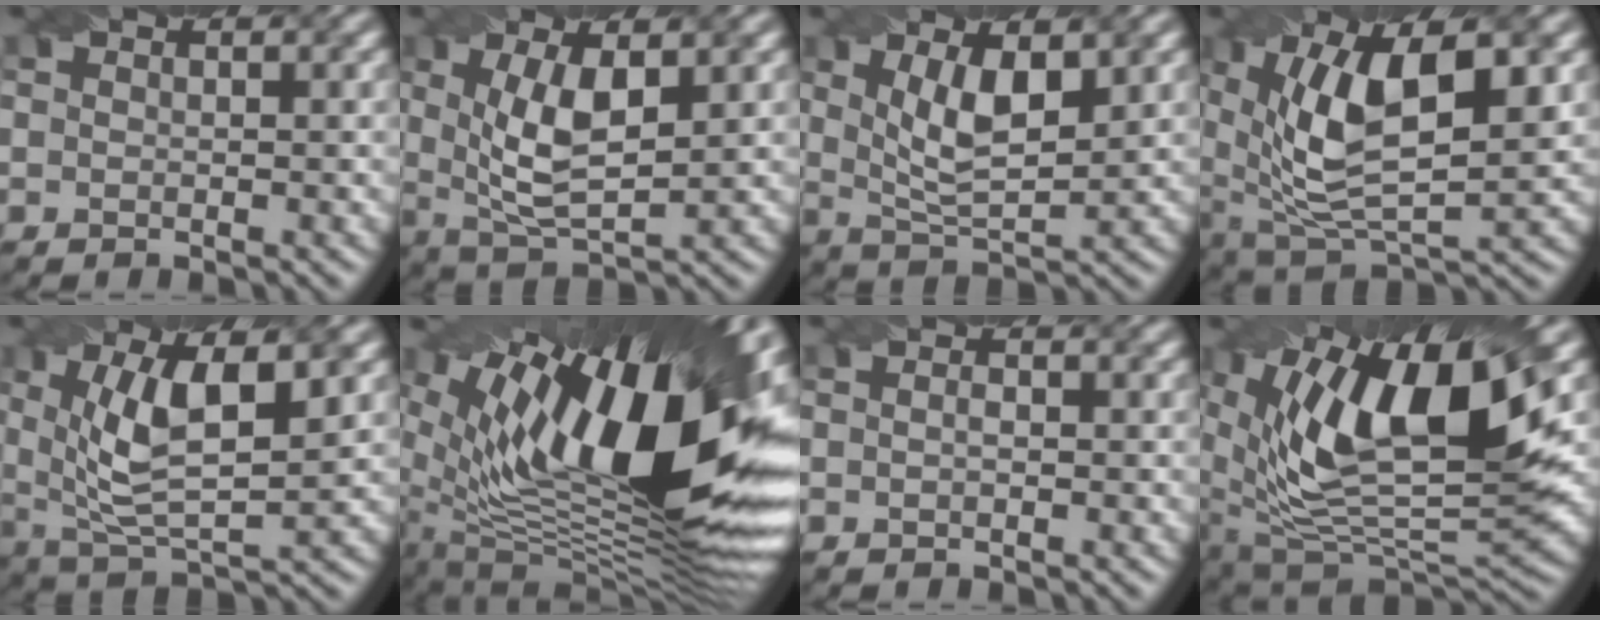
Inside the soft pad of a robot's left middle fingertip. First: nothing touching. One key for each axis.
{"total": 6.0, "fx": 1.1, "fy": 2.3, "fz": 5.4, "tx": -0.111, "ty": -0.007, "tz": 0.024}
{"total": 5.5, "fx": 1.8, "fy": 2.0, "fz": 4.8, "tx": -0.098, "ty": -0.007, "tz": 0.038}
{"total": 12.0, "fx": 2.8, "fy": 5.3, "fz": 10.4, "tx": -0.189, "ty": -0.004, "tz": 0.049}
{"total": 8.8, "fx": 2.2, "fy": 3.3, "fz": 7.9, "tx": -0.159, "ty": -0.004, "tz": 0.039}
{"total": 19.8, "fx": 5.8, "fy": 7.4, "fz": 17.4, "tx": -0.278, "ty": 0.021, "tz": 0.096}
{"total": 0.7, "fx": -0.2, "fy": 0.2, "fz": 0.6, "tx": -0.010, "ty": -0.005, "tz": -0.002}
{"total": 14.9, "fx": 5.2, "fy": 6.4, "fz": 12.4, "tx": -0.228, "ty": 0.004, "tz": 0.089}